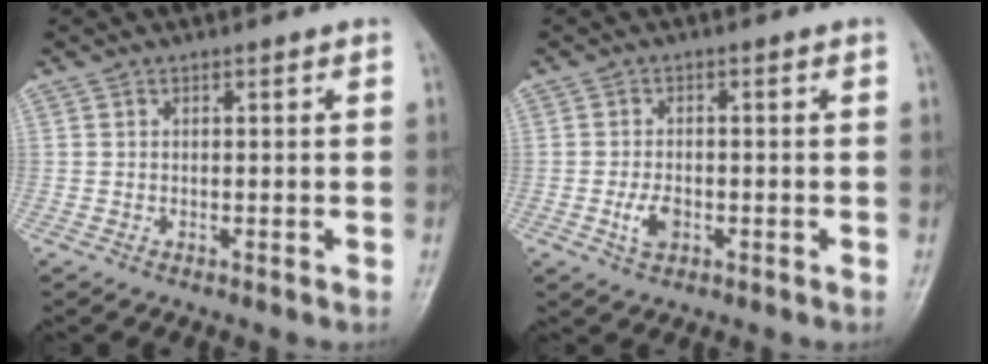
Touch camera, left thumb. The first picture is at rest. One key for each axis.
{"total": 3.4, "fx": -1.0, "fy": 2.1, "fz": 2.5, "tx": -0.047, "ty": 0.001, "tz": -0.017}